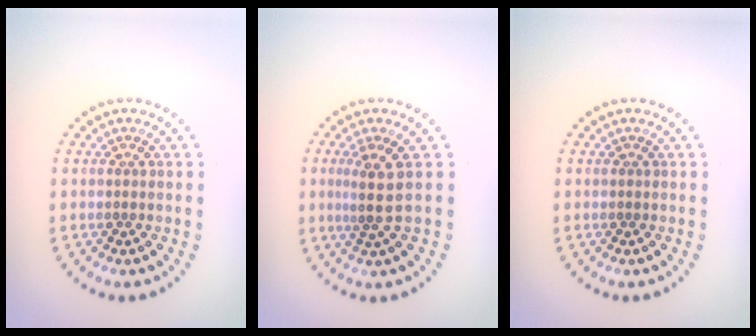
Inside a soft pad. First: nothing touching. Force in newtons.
{"total": 2.5, "press": 1.8, "slide": 1.8}
{"total": 0.0}